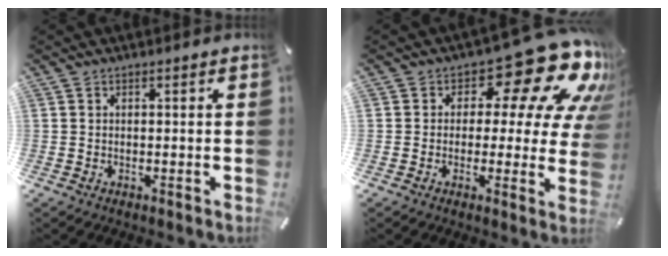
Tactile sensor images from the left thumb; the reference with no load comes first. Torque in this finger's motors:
{"motor_torque": [0.80, 0.30, 0.78, 0.20, 0.01]}